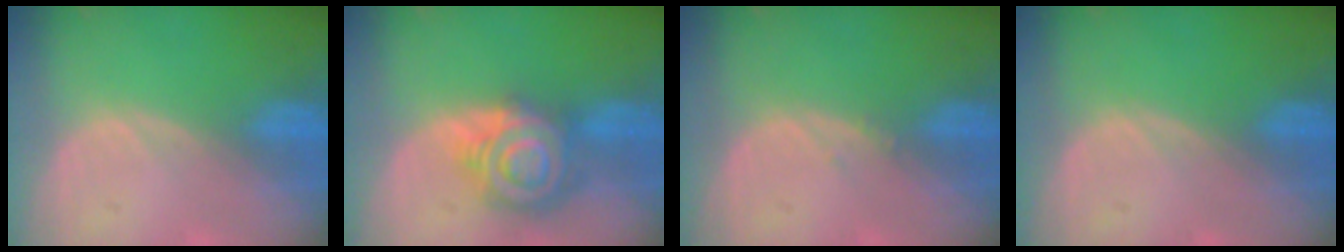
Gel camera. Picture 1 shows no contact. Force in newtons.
{"total": 9.1, "press": 9.0, "slide": 0.5}
{"total": 0.6, "press": 0.6, "slide": 0.3}
{"total": 0.0}